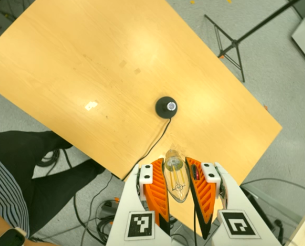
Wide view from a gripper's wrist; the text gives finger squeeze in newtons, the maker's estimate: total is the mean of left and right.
{"total": 22.0, "left": 24.1, "right": 19.9}